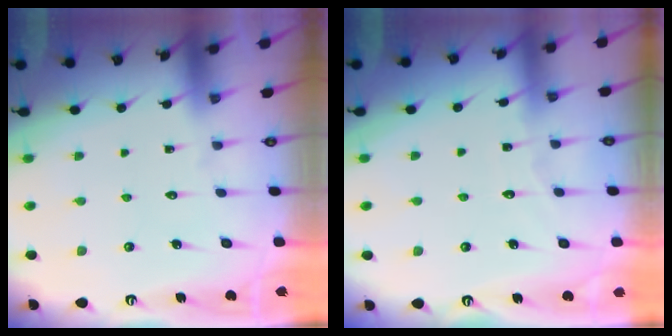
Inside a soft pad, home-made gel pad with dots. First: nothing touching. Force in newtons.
{"total": 3.4, "press": 3.4, "slide": 0.5}